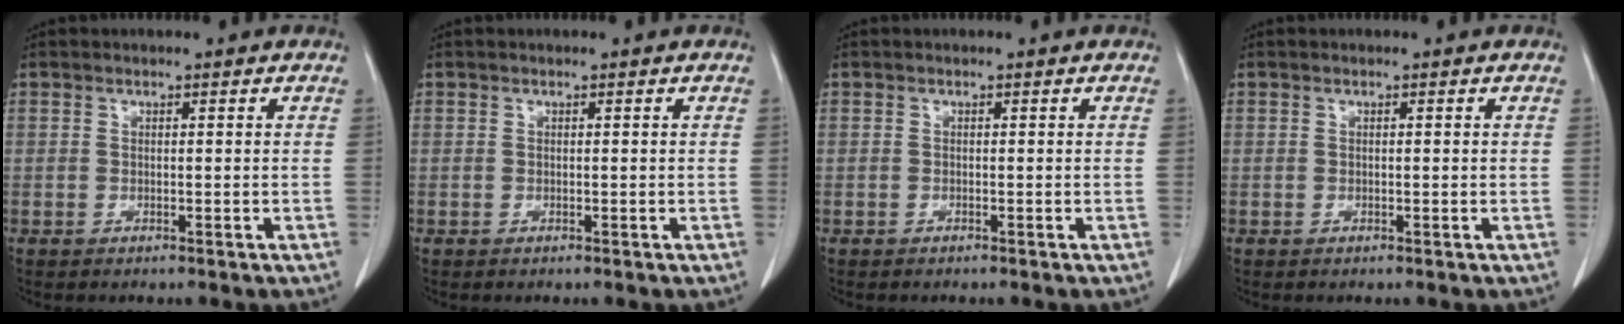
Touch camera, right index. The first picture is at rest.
{"total": 0.0}
{"total": 0.0}
{"total": 0.0}